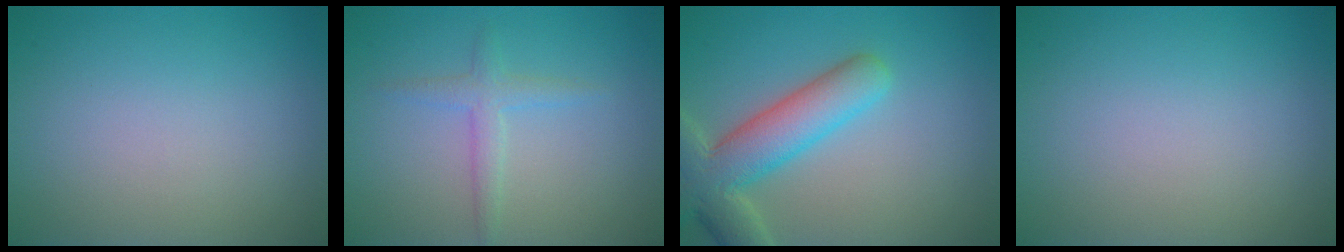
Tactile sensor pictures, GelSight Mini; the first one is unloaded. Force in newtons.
{"total": 1.9, "press": 1.9, "slide": 0.2}
{"total": 6.8, "press": 6.8, "slide": 0.6}
{"total": 0.0}